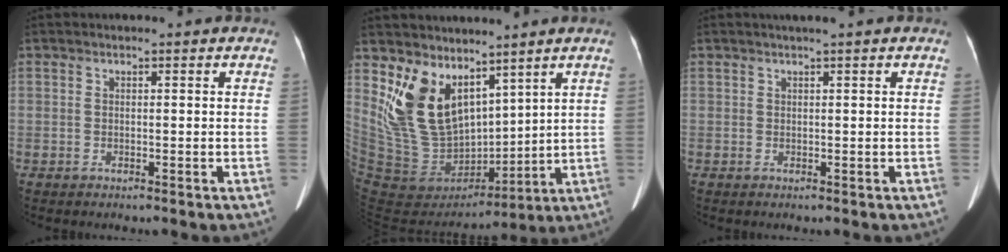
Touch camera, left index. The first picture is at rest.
{"total": 12.4, "force": [7.8, 7.6, 6.1], "torque": [-0.140, 0.006, 0.178]}
{"total": 1.6, "force": [1.2, -0.2, 1.1], "torque": [-0.011, 0.014, 0.021]}